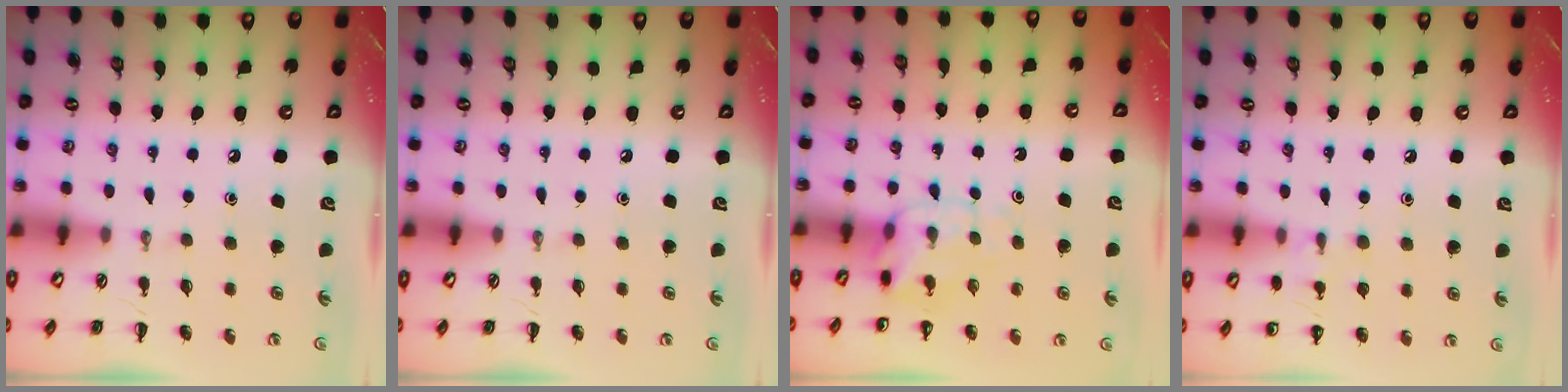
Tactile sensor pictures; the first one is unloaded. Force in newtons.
{"total": 0.0}
{"total": 5.9, "press": 5.8, "slide": 1.2}
{"total": 6.1, "press": 5.7, "slide": 2.0}